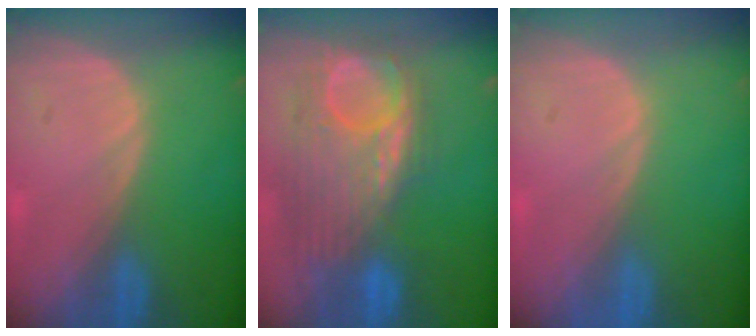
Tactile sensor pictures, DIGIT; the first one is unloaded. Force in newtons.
{"total": 11.5, "press": 10.4, "slide": 4.9}
{"total": 0.0}